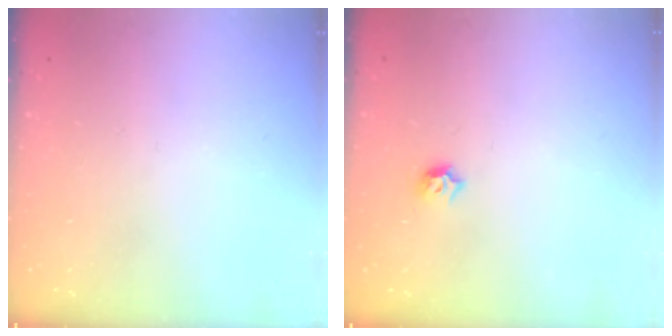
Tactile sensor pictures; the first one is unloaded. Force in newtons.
{"total": 4.0, "press": 3.9, "slide": 0.8}